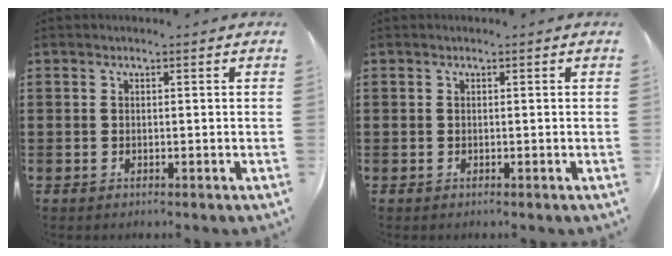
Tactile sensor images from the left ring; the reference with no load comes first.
{"total": 0.0}